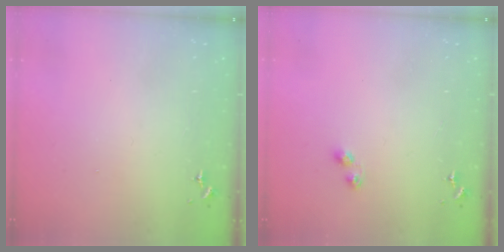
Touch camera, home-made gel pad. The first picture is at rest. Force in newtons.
{"total": 3.0, "press": 3.0, "slide": 0.3}